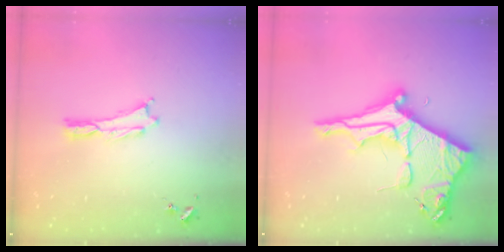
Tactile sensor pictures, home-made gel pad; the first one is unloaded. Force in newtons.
{"total": 11.6, "press": 11.6, "slide": 1.1}